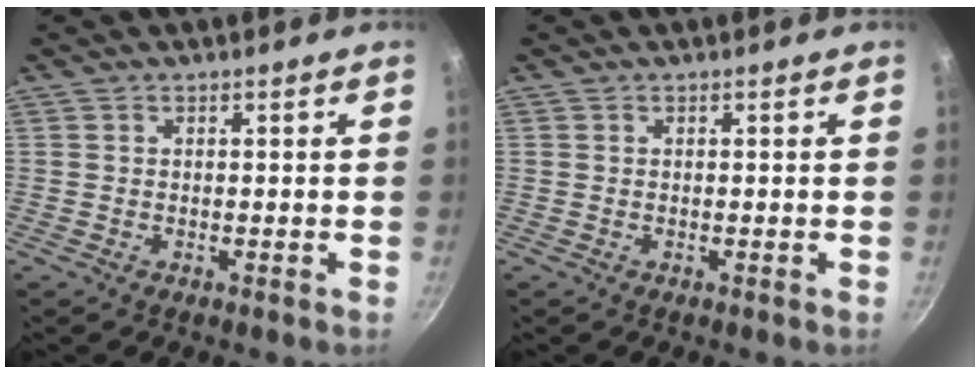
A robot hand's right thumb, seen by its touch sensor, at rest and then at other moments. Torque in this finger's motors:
{"motor_torque": [-0.13, -0.13, -0.14, 0.14, 0.00]}